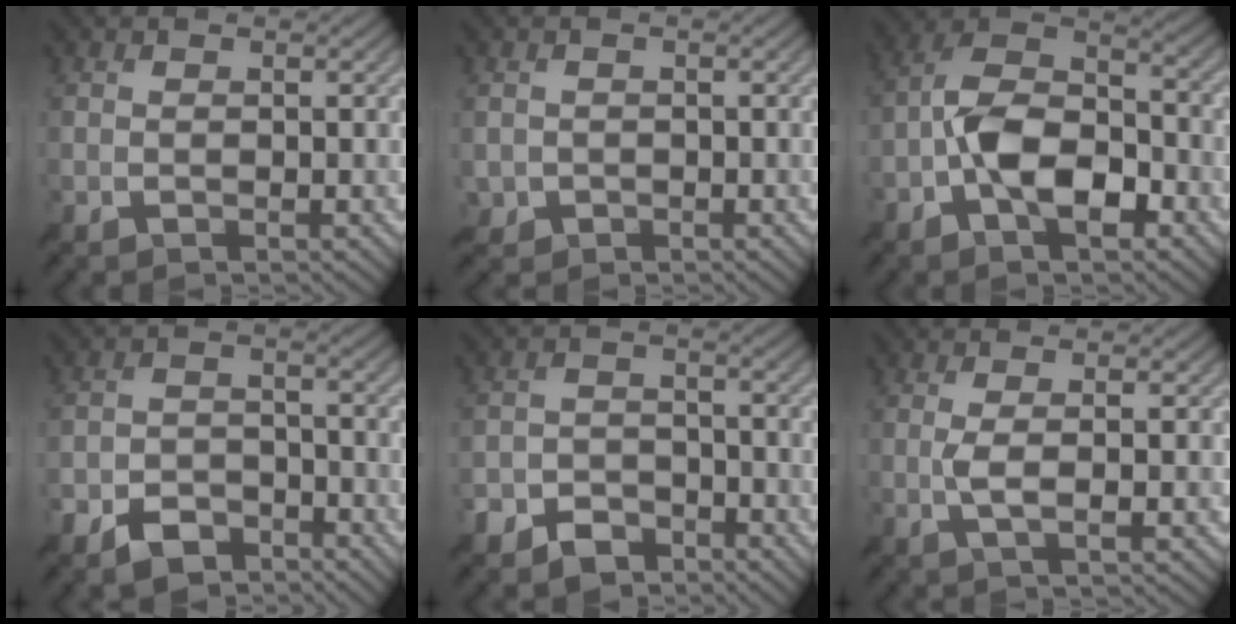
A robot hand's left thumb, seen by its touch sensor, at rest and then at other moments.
{"total": 1.8, "force": [-0.4, 1.7, -0.1], "torque": [0.005, -0.010, -0.010]}
{"total": 10.6, "force": [-3.8, 4.7, 8.6], "torque": [-0.164, 0.014, -0.086]}
{"total": 5.5, "force": [-4.3, 2.6, 2.3], "torque": [-0.040, -0.002, -0.088]}
{"total": 5.2, "force": [-4.0, 2.7, 1.8], "torque": [-0.031, -0.003, -0.083]}
{"total": 3.3, "force": [-0.2, 0.4, 3.2], "torque": [-0.065, 0.004, -0.008]}